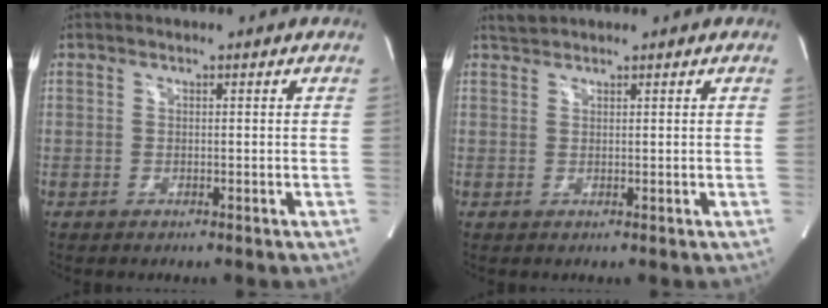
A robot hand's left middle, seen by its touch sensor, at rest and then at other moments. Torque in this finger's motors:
{"motor_torque": [0.10, 0.04, -0.09, 0.00]}